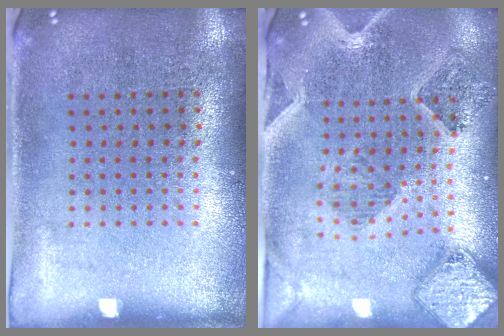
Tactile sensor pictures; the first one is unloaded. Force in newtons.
{"total": 1.6, "press": 1.6, "slide": 0.4}